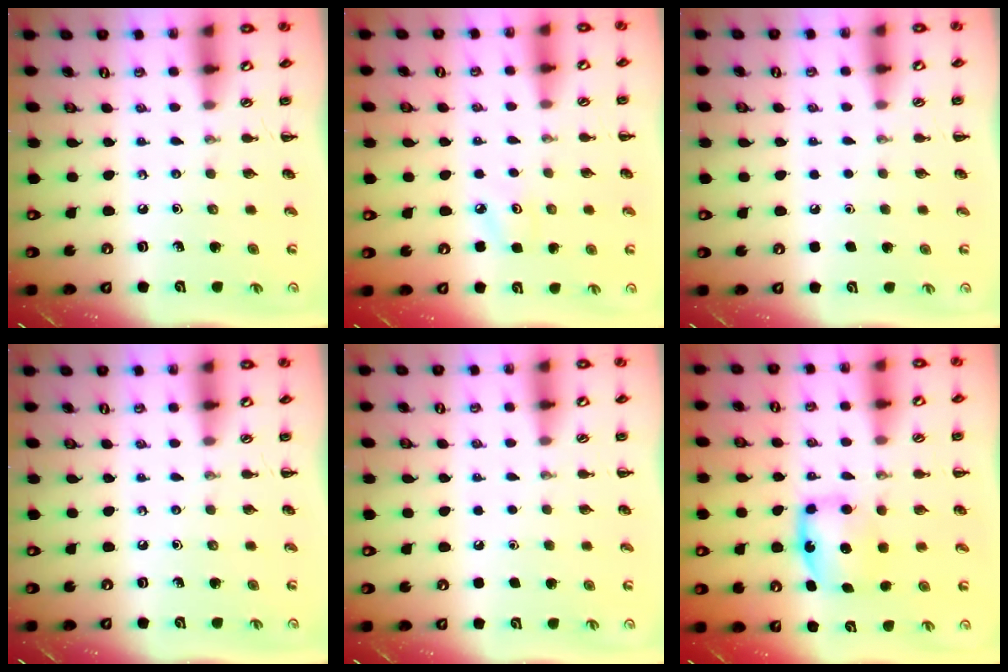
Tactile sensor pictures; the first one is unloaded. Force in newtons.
{"total": 6.1, "press": 5.8, "slide": 1.9}
{"total": 1.8, "press": 1.7, "slide": 0.1}
{"total": 0.0}
{"total": 1.8, "press": 1.8, "slide": 0.1}
{"total": 6.3, "press": 6.2, "slide": 1.0}